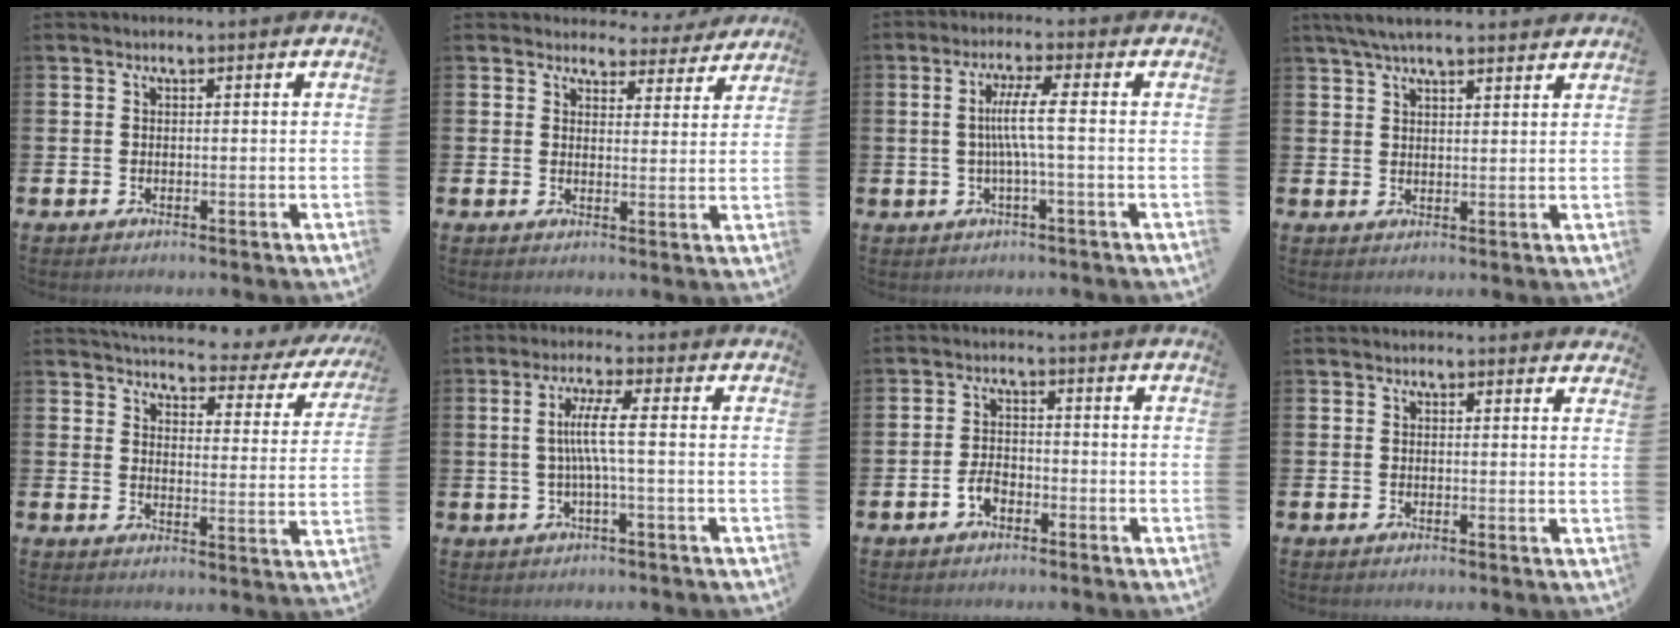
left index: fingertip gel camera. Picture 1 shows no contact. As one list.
[{"total": 4.0, "force": [3.6, 1.5, 0.3], "torque": [0.001, -0.028, 0.059]}, {"total": 5.3, "force": [0.1, 0.1, 5.3], "torque": [-0.103, 0.001, -0.003]}, {"total": 5.1, "force": [4.5, 0.9, 2.0], "torque": [-0.048, -0.007, 0.084]}, {"total": 4.4, "force": [4.1, 1.2, 1.1], "torque": [-0.035, -0.035, 0.063]}, {"total": 5.5, "force": [0.1, 0.2, 5.5], "torque": [-0.106, 0.002, -0.003]}, {"total": 2.7, "force": [-1.6, 1.6, 1.6], "torque": [-0.039, 0.009, -0.030]}, {"total": 0.6, "force": [0.6, 0.1, 0.0], "torque": [0.007, -0.003, 0.010]}]